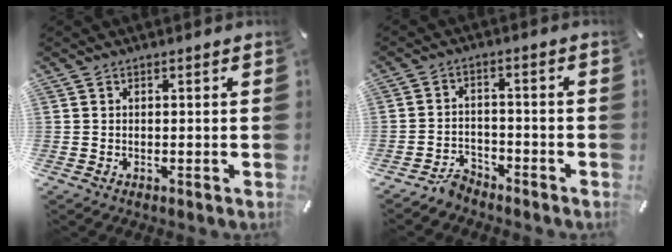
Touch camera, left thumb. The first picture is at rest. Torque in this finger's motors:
{"motor_torque": [-0.24, -0.27, -0.06, 0.12, 0.01]}